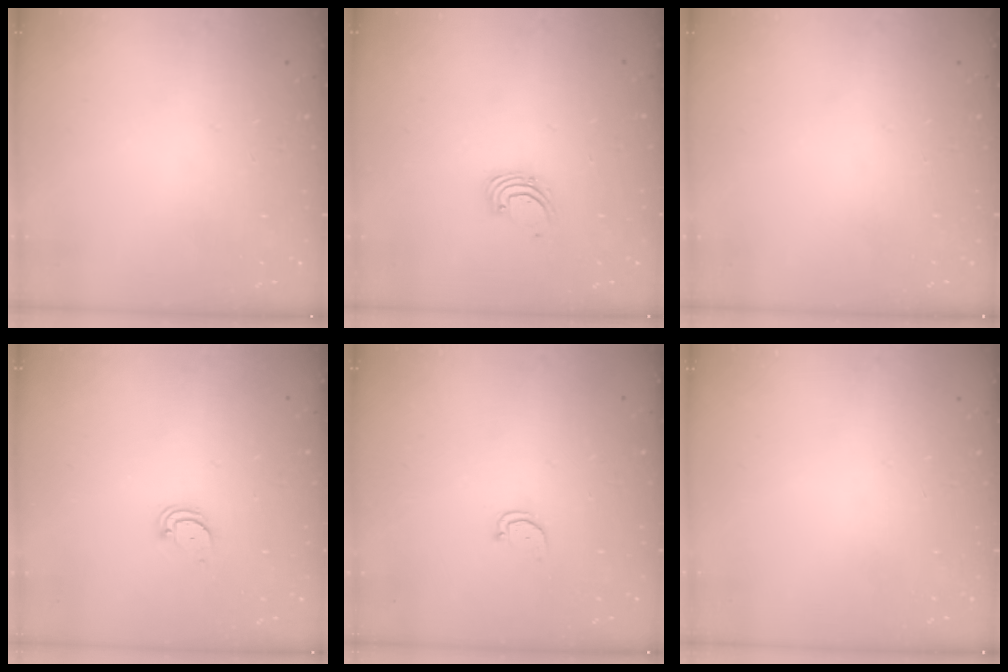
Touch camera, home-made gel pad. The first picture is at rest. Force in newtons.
{"total": 2.3, "press": 2.3, "slide": 0.2}
{"total": 0.0}
{"total": 2.1, "press": 2.1, "slide": 0.2}
{"total": 2.2, "press": 2.2, "slide": 0.2}
{"total": 0.0}